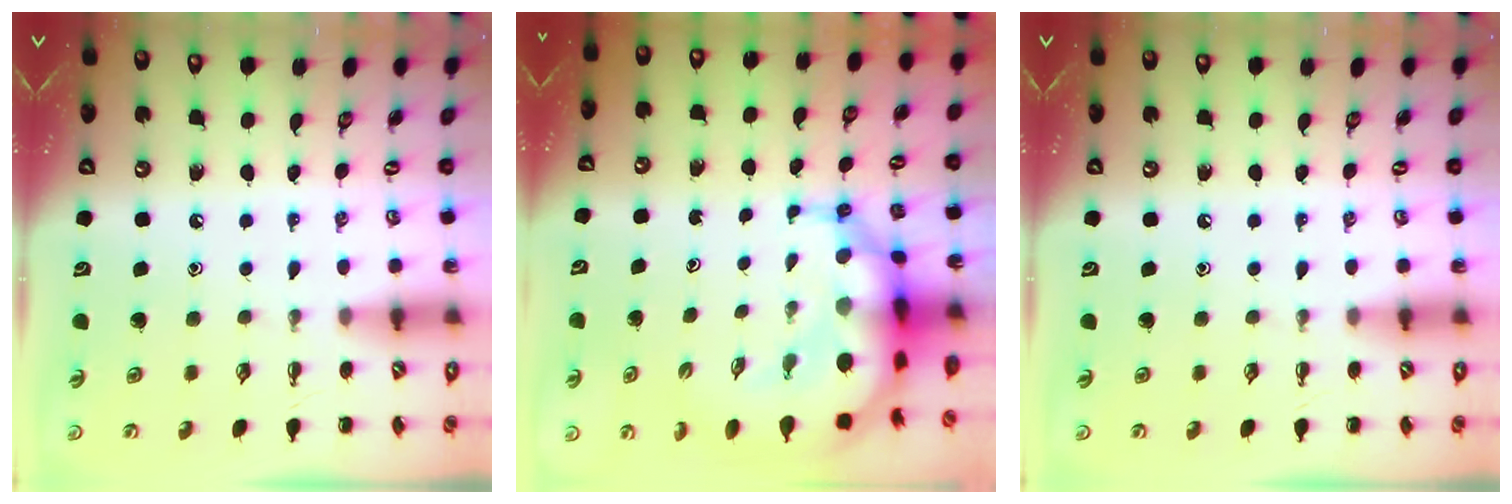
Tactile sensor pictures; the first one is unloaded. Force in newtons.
{"total": 10.9, "press": 10.5, "slide": 2.7}
{"total": 0.0}